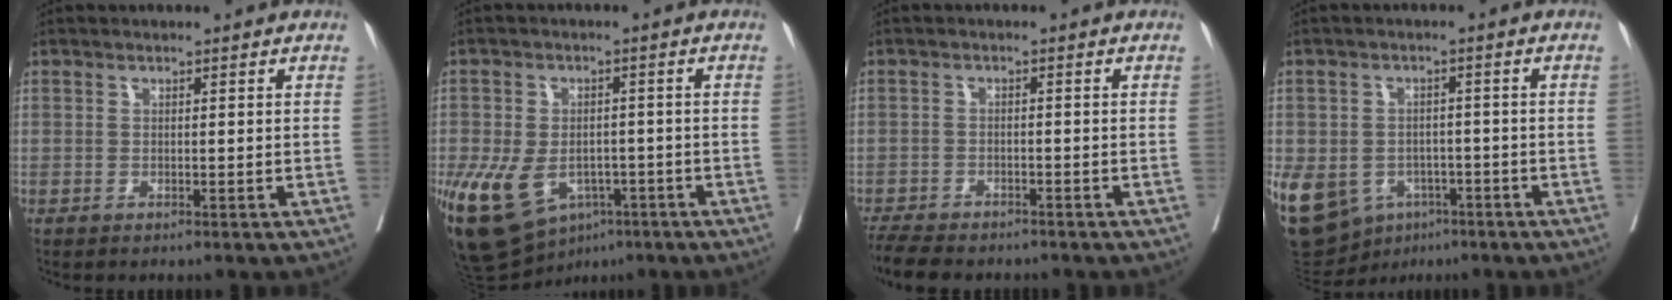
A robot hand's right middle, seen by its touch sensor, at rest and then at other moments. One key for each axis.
{"total": 14.8, "fx": -6.7, "fy": 9.8, "fz": 8.9, "tx": -0.197, "ty": -0.005, "tz": -0.097}
{"total": 8.6, "fx": -7.5, "fy": 2.5, "fz": 3.5, "tx": -0.064, "ty": -0.012, "tz": -0.117}
{"total": 24.1, "fx": -9.8, "fy": 19.2, "fz": 10.9, "tx": -0.355, "ty": -0.013, "tz": -0.136}